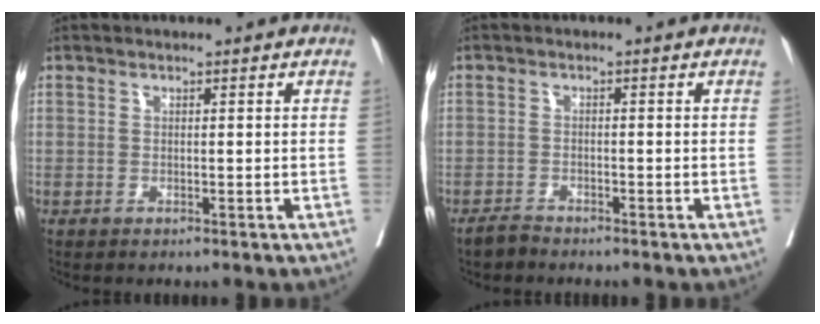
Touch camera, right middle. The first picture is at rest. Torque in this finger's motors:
{"motor_torque": [0.22, -0.19, 0.06, 0.01]}